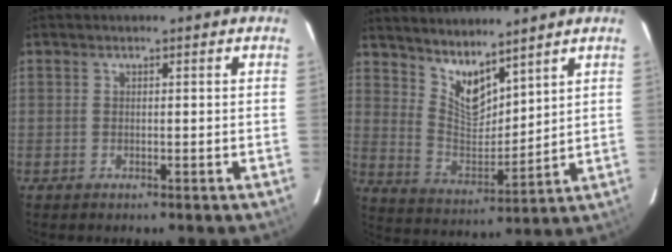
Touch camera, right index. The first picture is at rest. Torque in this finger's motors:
{"motor_torque": [-0.03, 0.19, 0.06, 0.01]}